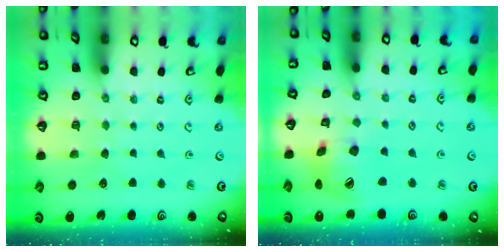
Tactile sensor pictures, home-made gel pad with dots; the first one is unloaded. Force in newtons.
{"total": 15.4, "press": 15.2, "slide": 2.2}